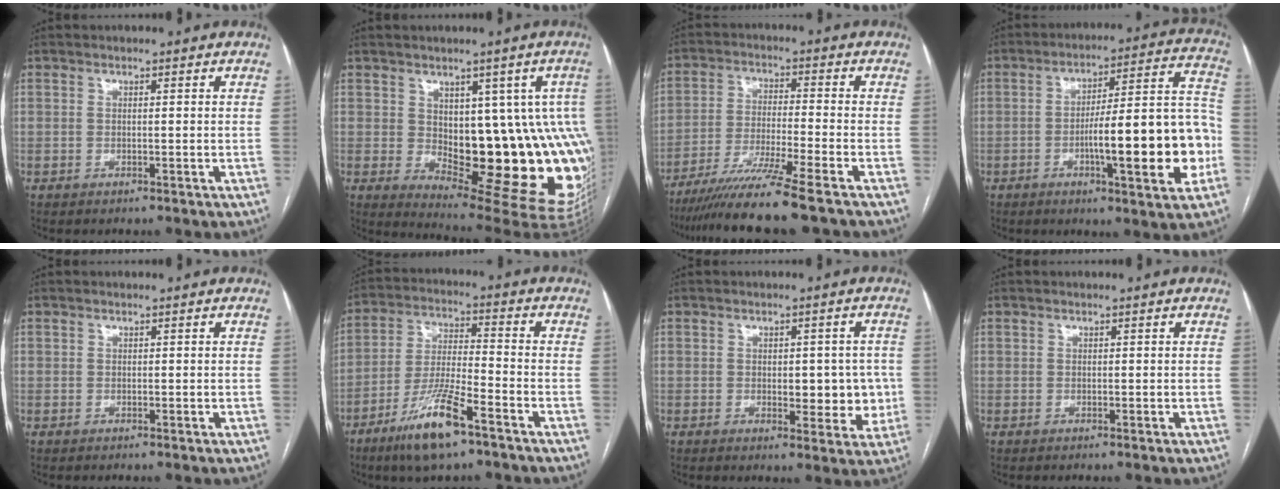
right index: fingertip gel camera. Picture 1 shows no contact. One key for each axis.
{"total": 18.2, "fx": -0.3, "fy": 7.5, "fz": 16.5, "tx": -0.135, "ty": 0.013, "tz": 0.018}
{"total": 11.9, "fx": -9.5, "fy": -1.7, "fz": 6.9, "tx": -0.109, "ty": -0.036, "tz": -0.159}
{"total": 18.6, "fx": -4.6, "fy": 2.7, "fz": 17.8, "tx": -0.228, "ty": 0.023, "tz": -0.061}
{"total": 0.0}
{"total": 11.6, "fx": -7.3, "fy": 1.6, "fz": 9.0, "tx": -0.181, "ty": -0.021, "tz": -0.134}
{"total": 7.2, "fx": -0.3, "fy": 3.8, "fz": 6.0, "tx": -0.058, "ty": 0.009, "tz": 0.005}
{"total": 0.0}